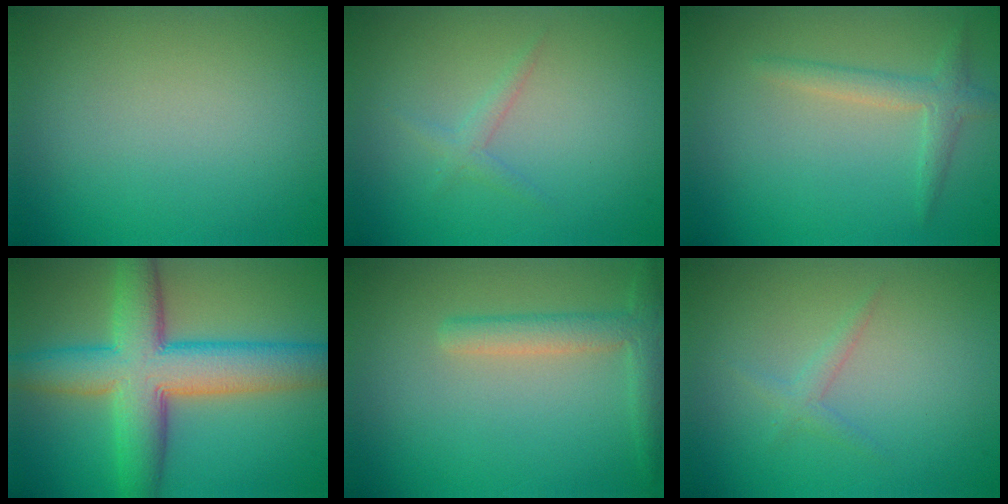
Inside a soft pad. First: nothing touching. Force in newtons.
{"total": 1.1, "press": 1.1, "slide": 0.0}
{"total": 2.1, "press": 2.1, "slide": 0.1}
{"total": 9.7, "press": 9.7, "slide": 0.2}
{"total": 3.0, "press": 3.0, "slide": 0.1}
{"total": 1.1, "press": 1.1, "slide": 0.0}